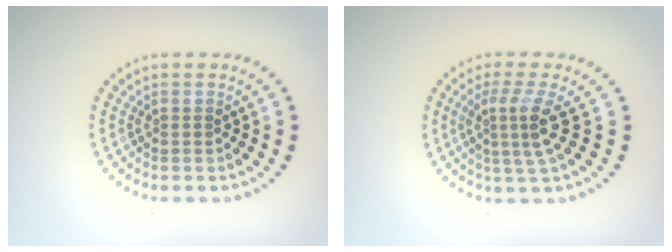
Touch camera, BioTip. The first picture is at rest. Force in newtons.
{"total": 3.3, "press": 2.3, "slide": 2.3}